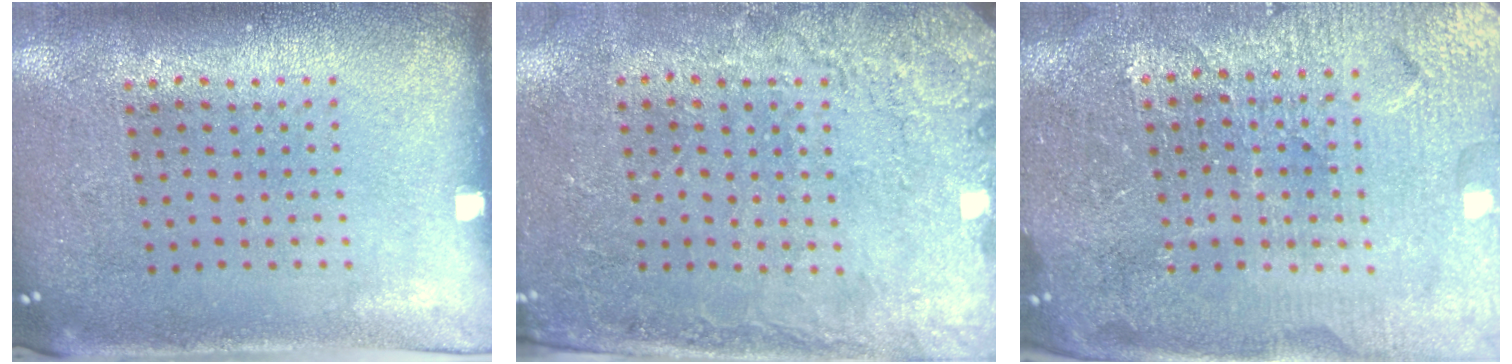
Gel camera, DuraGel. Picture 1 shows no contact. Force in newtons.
{"total": 2.5, "press": 2.3, "slide": 0.8}
{"total": 4.9, "press": 4.6, "slide": 1.7}